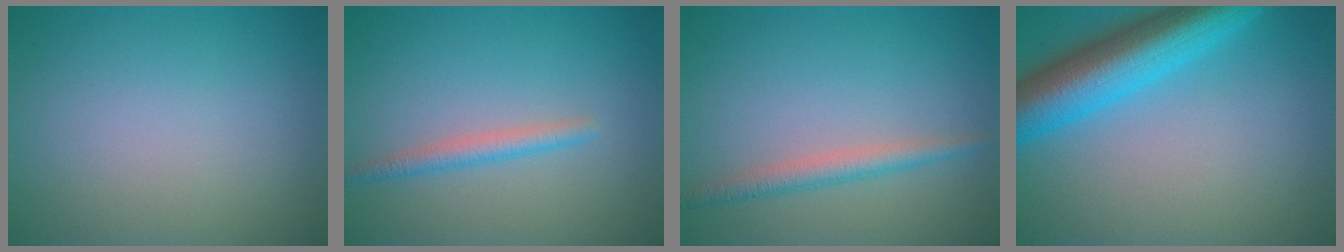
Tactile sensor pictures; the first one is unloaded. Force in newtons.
{"total": 1.8, "press": 1.8, "slide": 0.1}
{"total": 2.2, "press": 2.2, "slide": 0.0}
{"total": 8.7, "press": 8.7, "slide": 0.4}